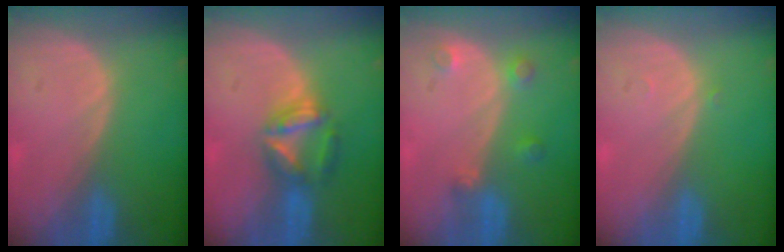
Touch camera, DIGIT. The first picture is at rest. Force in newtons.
{"total": 5.6, "press": 5.6, "slide": 0.2}
{"total": 3.0, "press": 2.8, "slide": 1.1}
{"total": 0.5, "press": 0.4, "slide": 0.3}